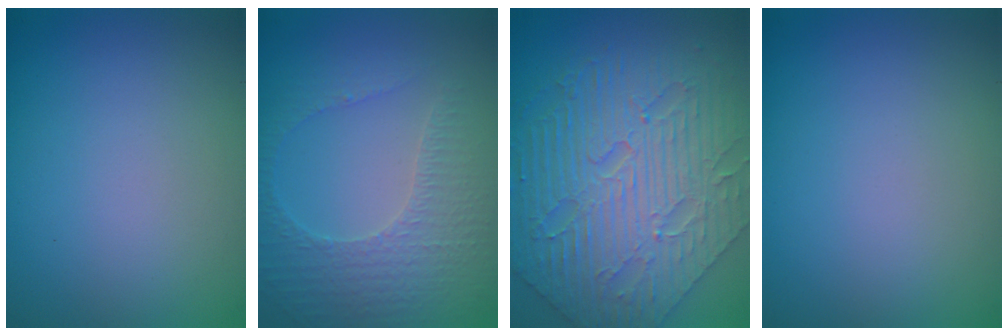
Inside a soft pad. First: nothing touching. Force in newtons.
{"total": 4.6, "press": 3.3, "slide": 3.2}
{"total": 8.6, "press": 6.8, "slide": 5.2}
{"total": 0.0}